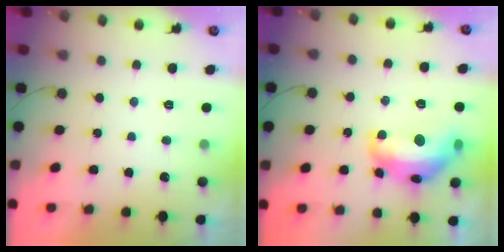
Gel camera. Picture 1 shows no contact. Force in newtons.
{"total": 15.6, "press": 15.6, "slide": 1.0}